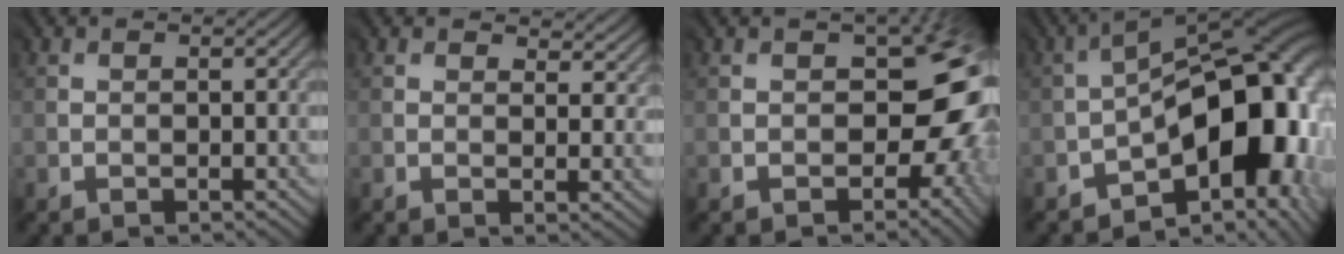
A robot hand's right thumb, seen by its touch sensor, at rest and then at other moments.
{"total": 5.0, "force": [2.1, 2.6, 3.8], "torque": [-0.051, -0.004, 0.034]}
{"total": 9.6, "force": [-2.2, 6.2, 7.0], "torque": [-0.062, -0.015, -0.028]}
{"total": 15.4, "force": [-5.1, 8.0, 12.1], "torque": [-0.150, -0.005, -0.081]}